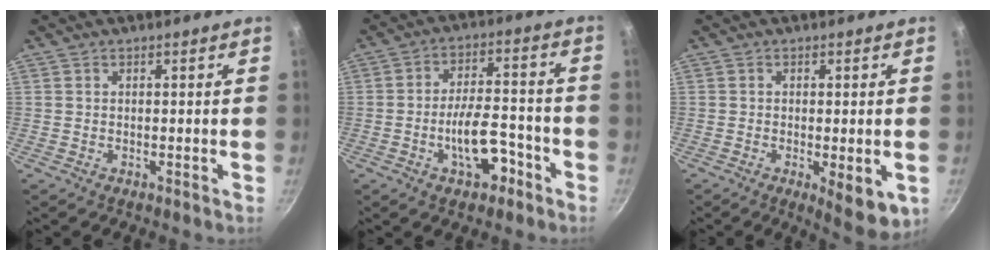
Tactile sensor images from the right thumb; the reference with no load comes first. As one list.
[{"total": 9.6, "force": [-4.2, 4.6, 7.4], "torque": [-0.114, 0.036, -0.068]}, {"total": 7.6, "force": [-2.2, 2.5, 6.8], "torque": [-0.090, -0.017, -0.028]}]